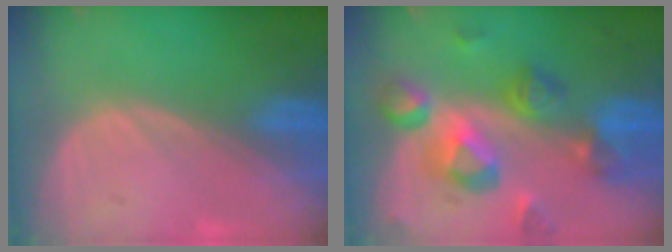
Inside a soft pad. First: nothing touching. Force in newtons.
{"total": 10.4, "press": 9.3, "slide": 4.7}